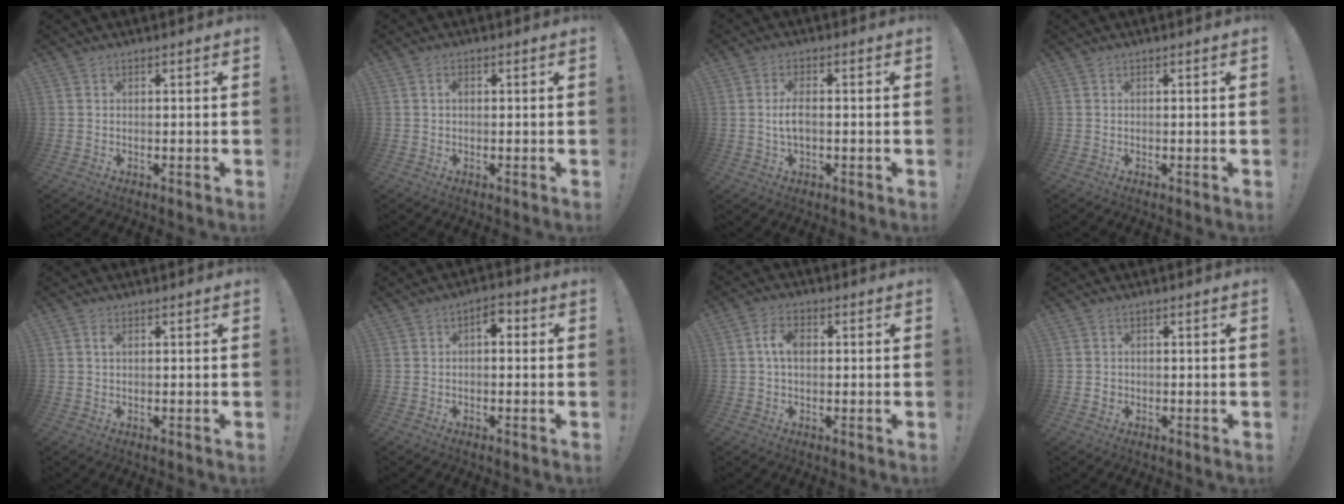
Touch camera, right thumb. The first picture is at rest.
{"total": 1.2, "force": [-0.1, 0.7, 0.9], "torque": [-0.019, 0.007, -0.003]}
{"total": 5.0, "force": [-0.4, 2.4, 4.4], "torque": [-0.075, 0.004, -0.009]}
{"total": 0.0}
{"total": 1.0, "force": [0.4, 0.4, 0.9], "torque": [-0.013, 0.000, 0.005]}
{"total": 3.5, "force": [0.0, 2.2, 2.7], "torque": [-0.042, 0.007, -0.004]}
{"total": 5.7, "force": [0.5, 3.6, 4.5], "torque": [-0.070, 0.009, 0.008]}
{"total": 1.2, "force": [-0.3, 1.2, 0.3], "torque": [-0.005, 0.002, -0.006]}